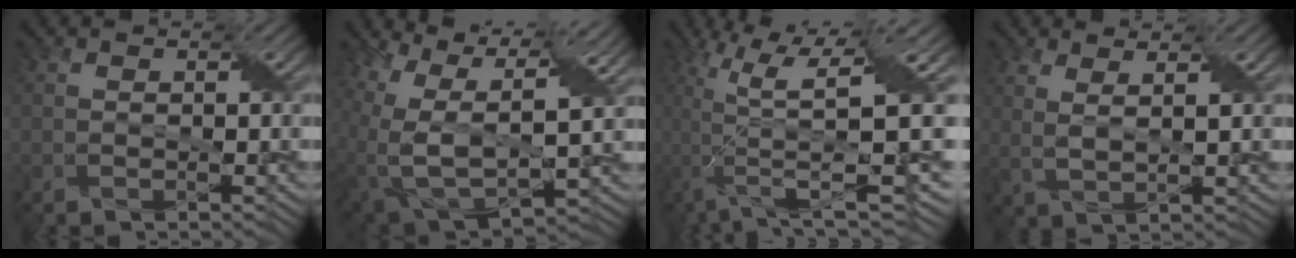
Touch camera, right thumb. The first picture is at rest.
{"total": 14.9, "force": [3.6, 9.0, 11.4], "torque": [-0.254, -0.011, 0.094]}
{"total": 12.7, "force": [0.5, 3.2, 12.3], "torque": [-0.245, -0.009, 0.024]}
{"total": 3.4, "force": [2.1, 0.8, 2.6], "torque": [-0.049, -0.003, 0.037]}